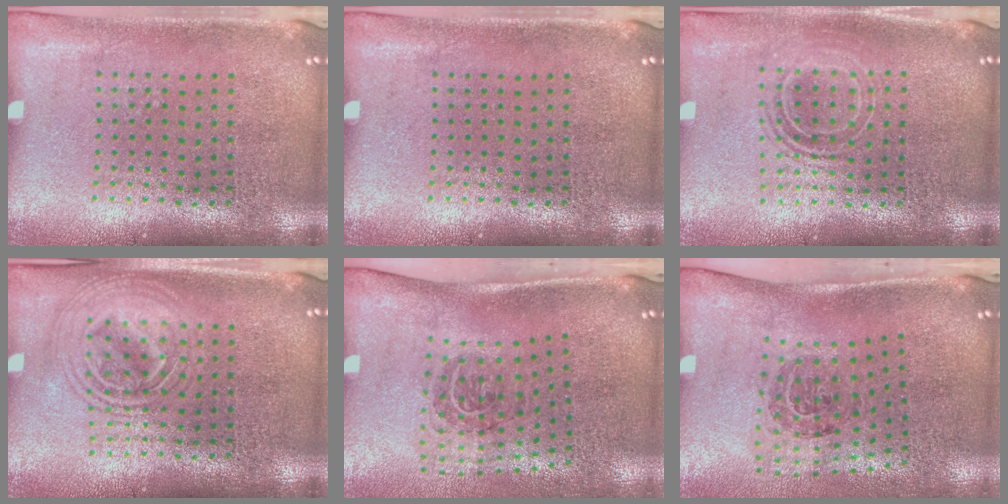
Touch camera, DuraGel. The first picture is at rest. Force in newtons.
{"total": 0.0}
{"total": 1.6, "press": 1.2, "slide": 1.0}
{"total": 2.6, "press": 2.6, "slide": 0.3}
{"total": 2.0, "press": 1.2, "slide": 1.6}
{"total": 1.8, "press": 1.3, "slide": 1.3}